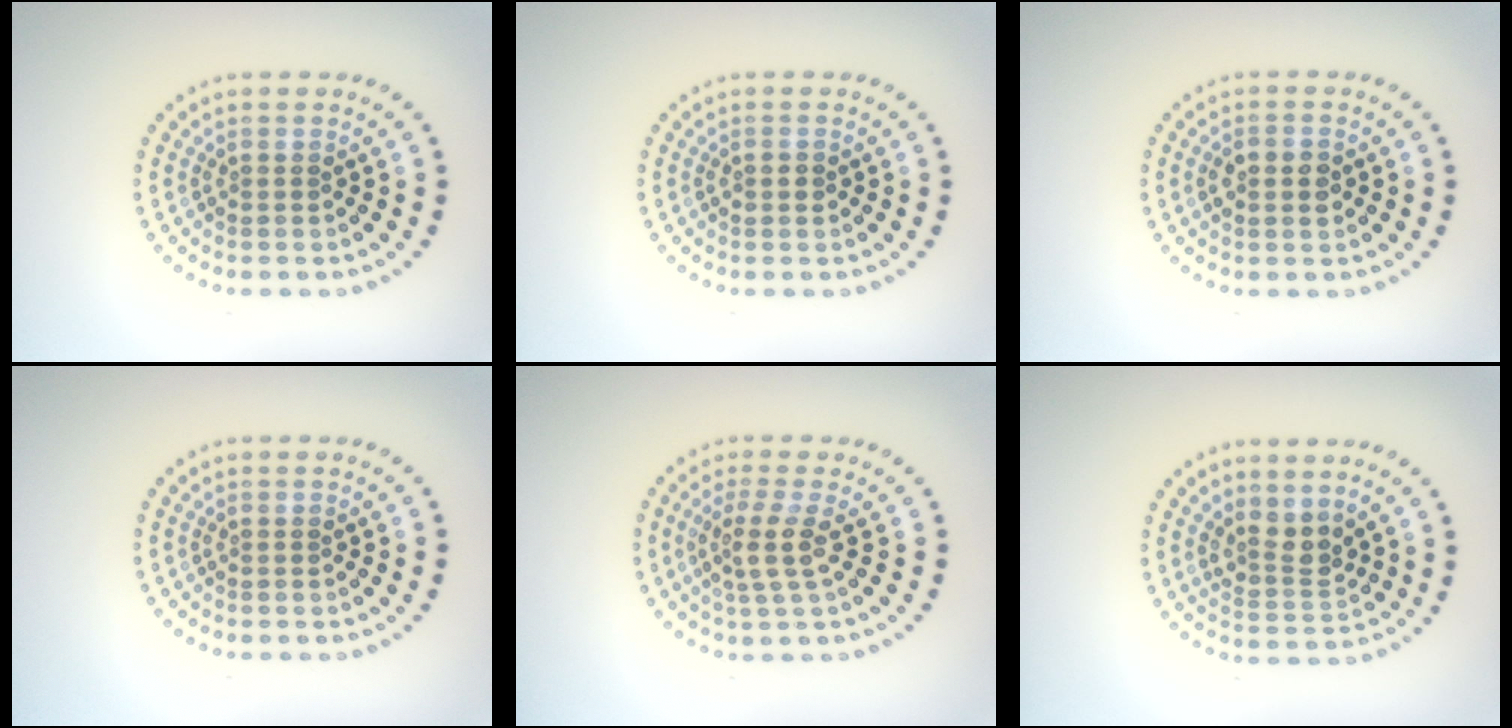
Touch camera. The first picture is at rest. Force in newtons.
{"total": 1.3, "press": 1.3, "slide": 0.1}
{"total": 2.7, "press": 2.7, "slide": 0.0}
{"total": 0.0}
{"total": 2.7, "press": 2.1, "slide": 1.7}
{"total": 2.6, "press": 2.0, "slide": 1.6}